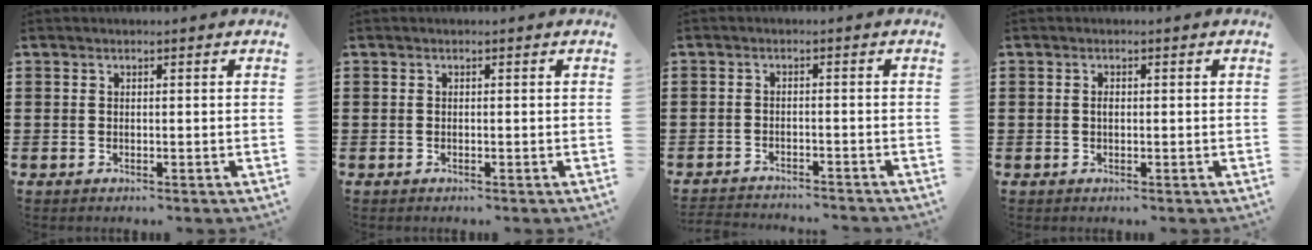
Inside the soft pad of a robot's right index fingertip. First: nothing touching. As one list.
[{"total": 0.0}, {"total": 2.3, "force": [-2.3, -0.1, -0.2], "torque": [-0.004, -0.001, -0.049]}, {"total": 0.9, "force": [0.0, 0.4, 0.8], "torque": [-0.016, 0.001, -0.001]}]